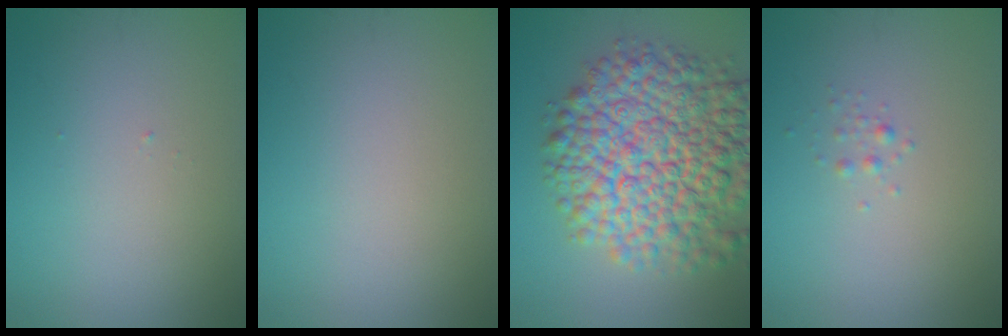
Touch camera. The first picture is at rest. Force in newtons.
{"total": 0.0}
{"total": 12.4, "press": 12.4, "slide": 0.5}
{"total": 0.7, "press": 0.7, "slide": 0.0}